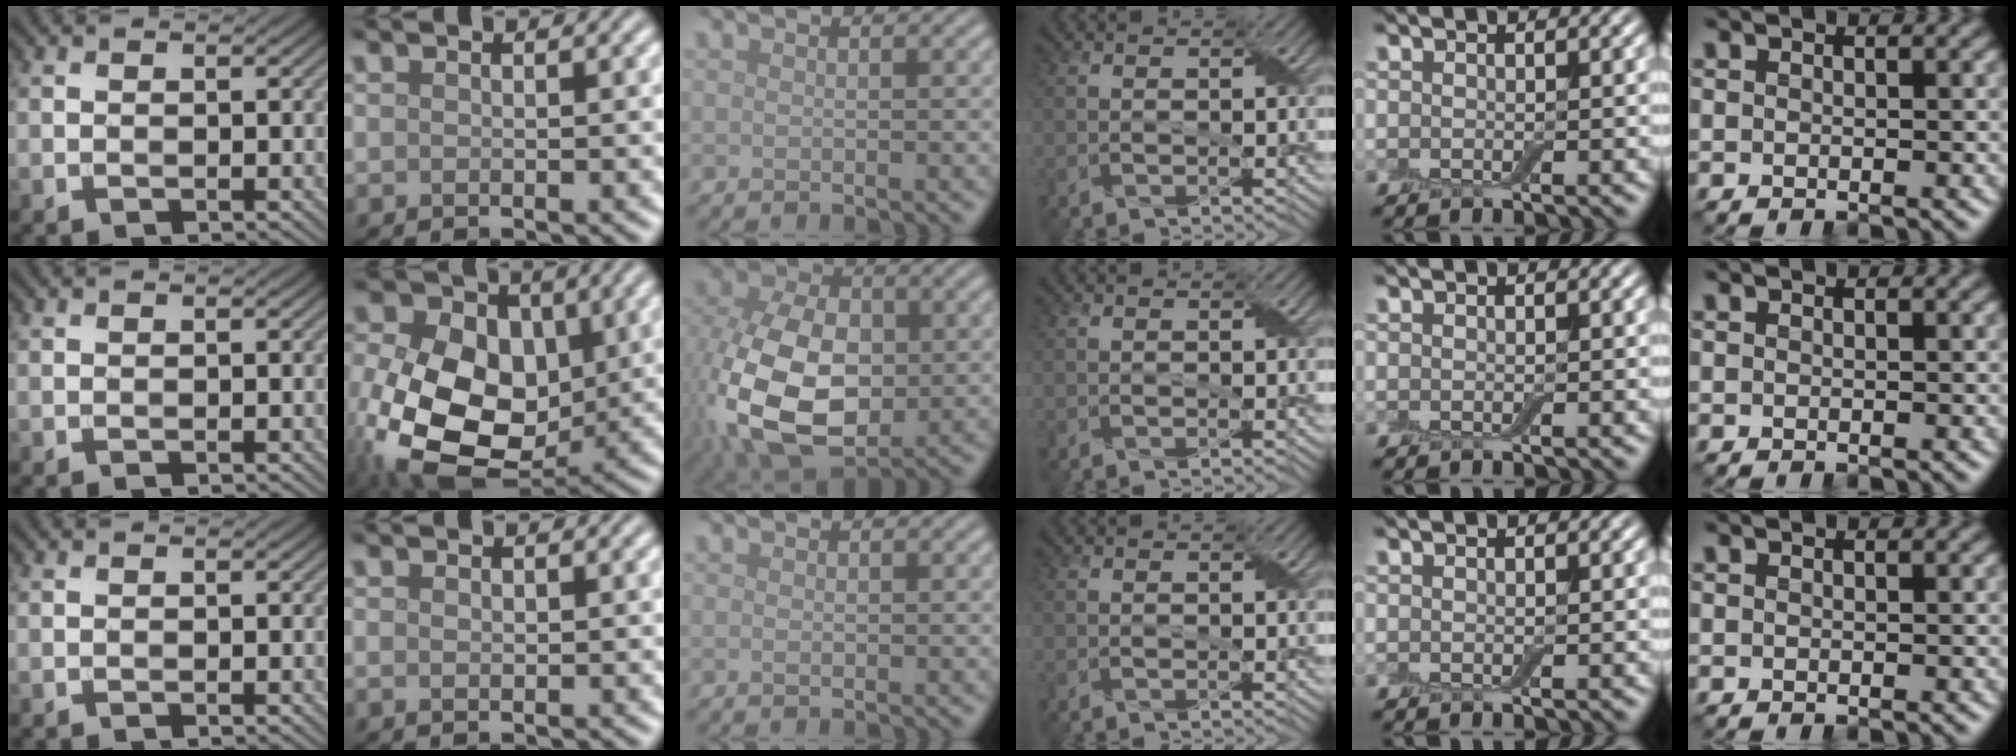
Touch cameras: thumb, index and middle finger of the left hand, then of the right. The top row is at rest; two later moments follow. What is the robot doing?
{"motion": "fold", "object": "aluminum foil"}